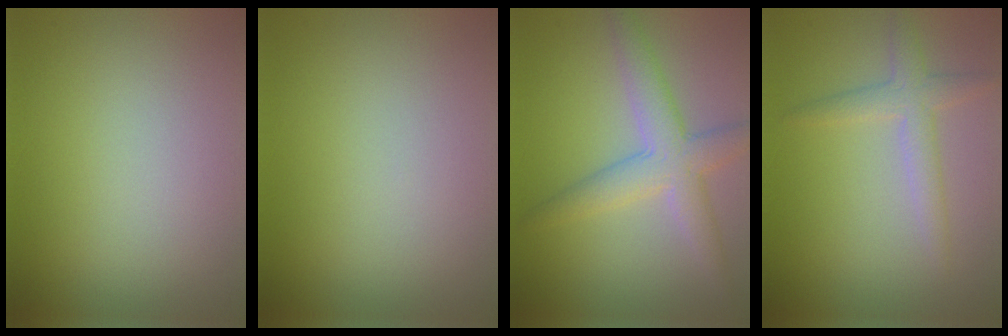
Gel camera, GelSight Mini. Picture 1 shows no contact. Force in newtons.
{"total": 0.0}
{"total": 4.6, "press": 4.6, "slide": 0.3}
{"total": 2.5, "press": 2.5, "slide": 0.1}